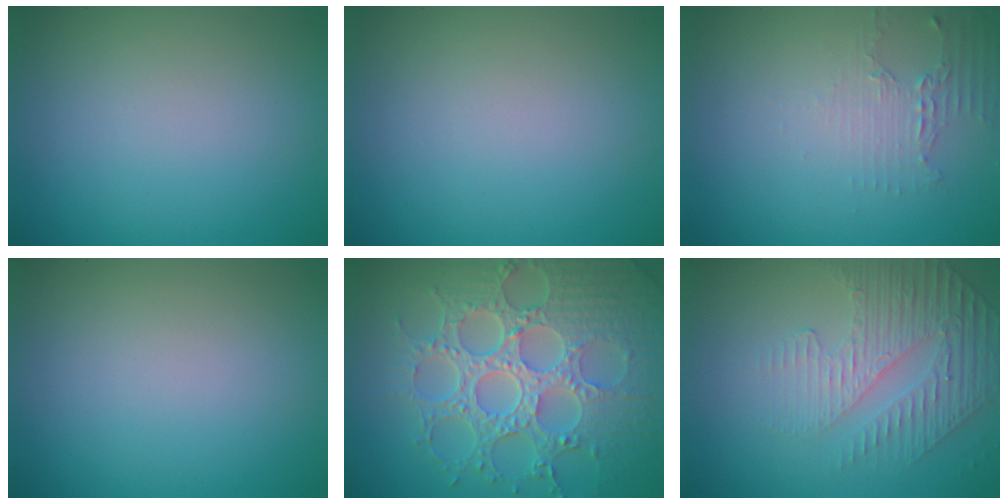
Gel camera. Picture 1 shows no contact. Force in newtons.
{"total": 0.0}
{"total": 2.0, "press": 1.5, "slide": 1.3}
{"total": 0.0}
{"total": 8.8, "press": 6.6, "slide": 5.8}
{"total": 4.7, "press": 3.1, "slide": 3.5}